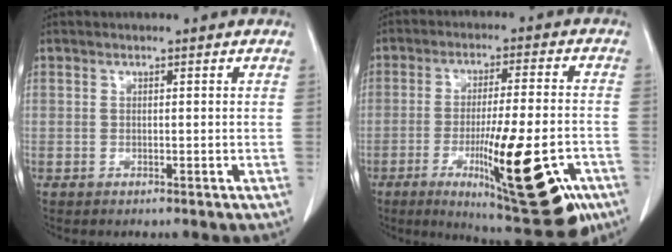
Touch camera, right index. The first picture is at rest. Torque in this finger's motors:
{"motor_torque": [1.84, -0.30, 0.59, 0.20]}